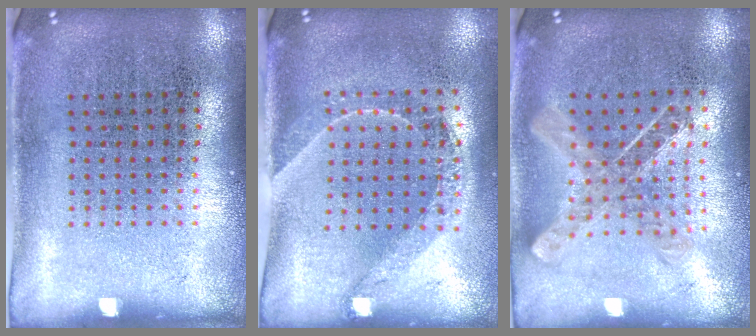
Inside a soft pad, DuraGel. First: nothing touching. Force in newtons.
{"total": 1.4, "press": 1.2, "slide": 0.7}
{"total": 1.0, "press": 1.0, "slide": 0.1}